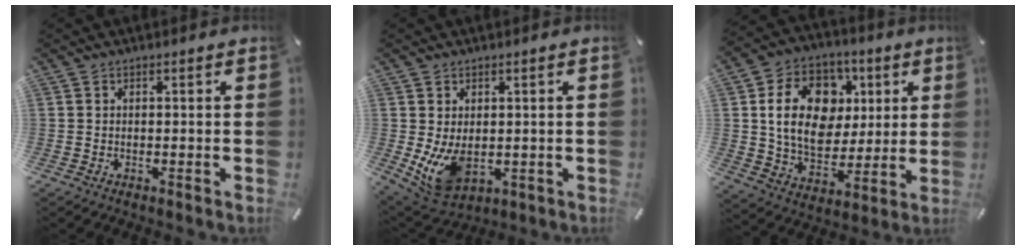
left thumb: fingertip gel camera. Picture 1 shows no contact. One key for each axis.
{"total": 8.4, "fx": 0.1, "fy": 6.1, "fz": 5.8, "tx": -0.121, "ty": -0.011, "tz": 0.006}
{"total": 17.4, "fx": 4.1, "fy": 13.6, "fz": 10.0, "tx": -0.172, "ty": 0.004, "tz": 0.079}